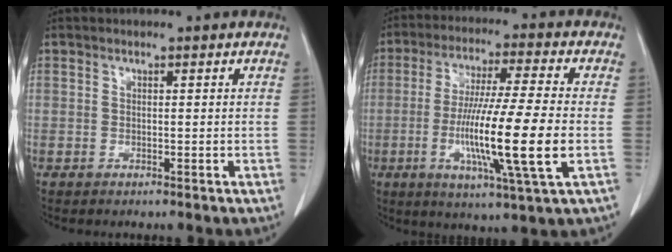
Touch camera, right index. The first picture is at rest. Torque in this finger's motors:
{"motor_torque": [1.70, -0.44, 1.06, 0.21]}